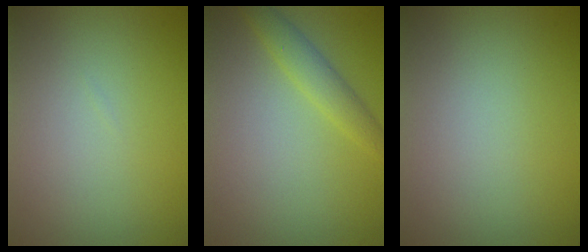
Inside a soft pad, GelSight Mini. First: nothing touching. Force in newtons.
{"total": 2.3, "press": 2.3, "slide": 0.1}
{"total": 0.0}